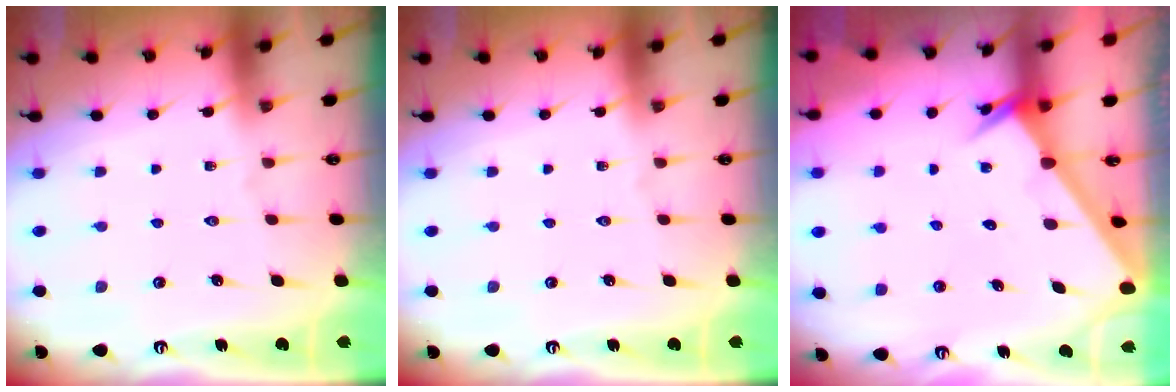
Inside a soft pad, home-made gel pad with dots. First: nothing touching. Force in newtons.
{"total": 0.0}
{"total": 2.3, "press": 2.3, "slide": 0.2}